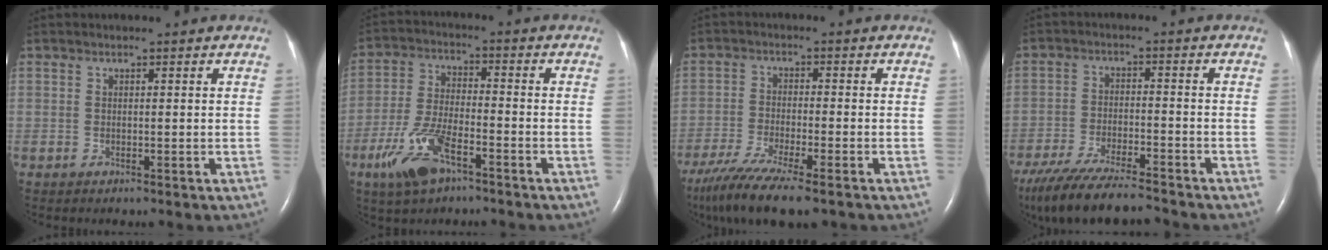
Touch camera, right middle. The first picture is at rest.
{"total": 9.4, "force": [-5.5, 2.9, 7.1], "torque": [-0.158, -0.007, -0.103]}
{"total": 11.8, "force": [-8.9, 1.2, 7.6], "torque": [-0.142, -0.030, -0.149]}
{"total": 14.7, "force": [-12.9, 1.8, 6.8], "torque": [-0.137, -0.028, -0.214]}